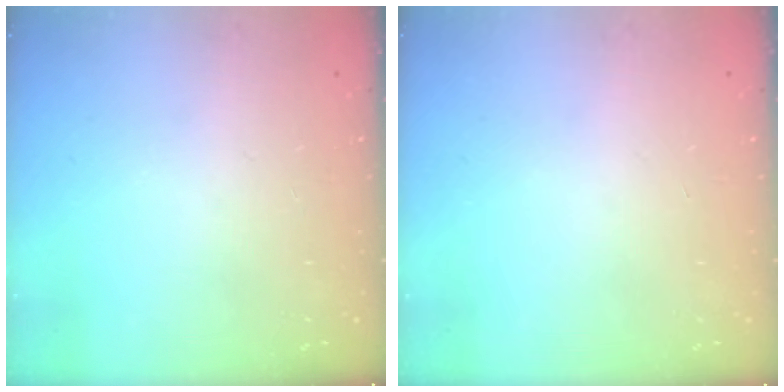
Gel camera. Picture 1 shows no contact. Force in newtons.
{"total": 0.0}